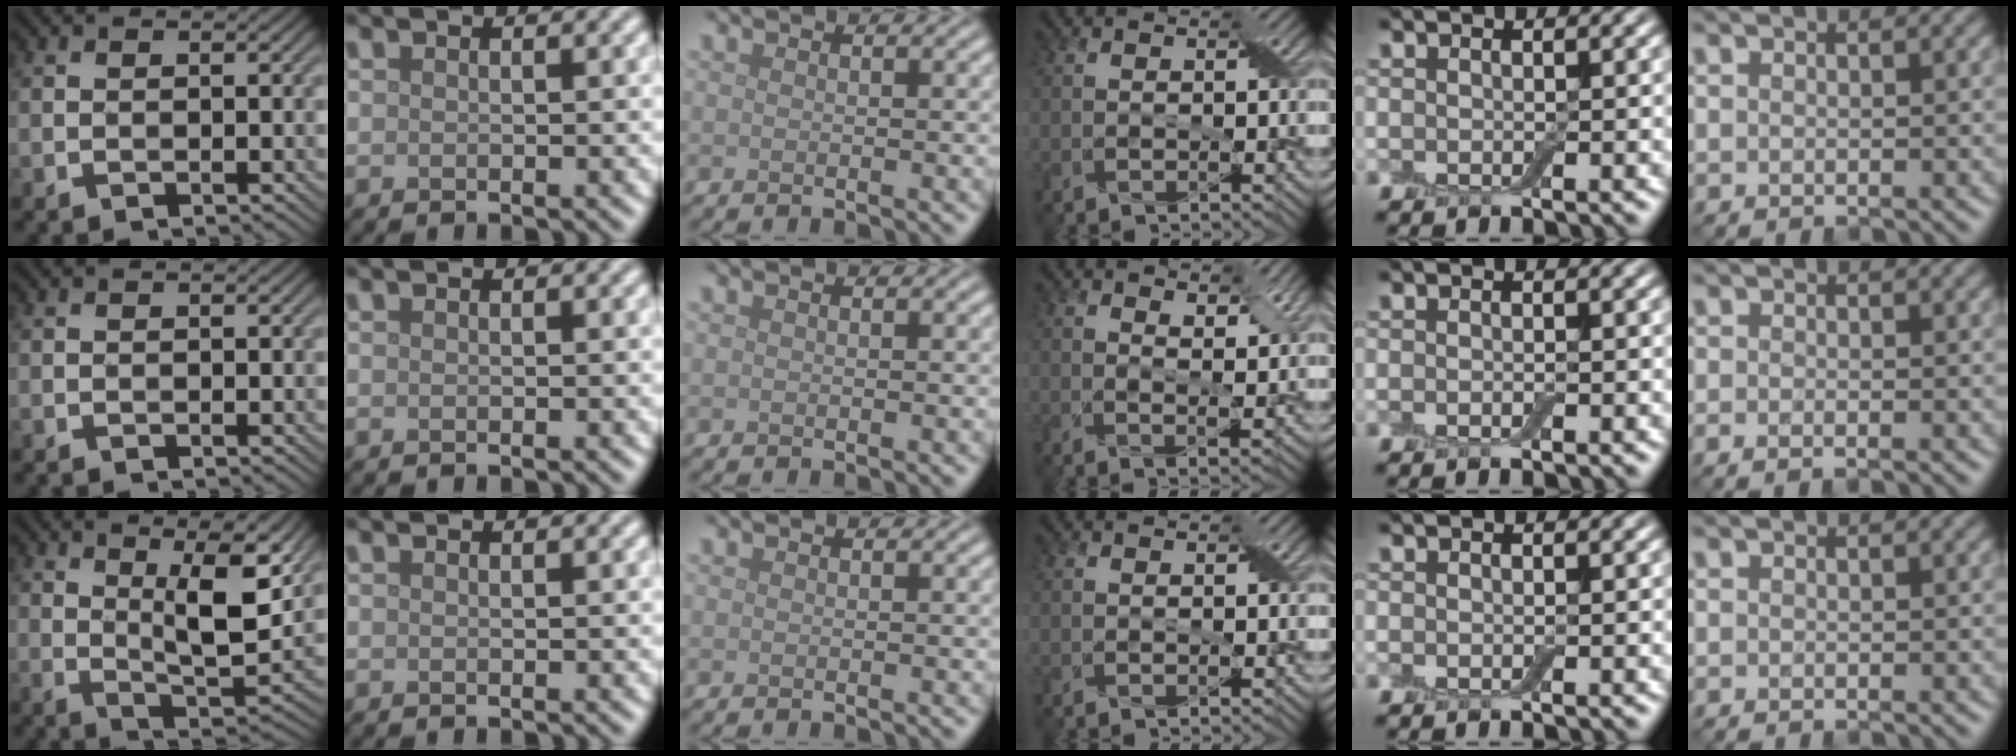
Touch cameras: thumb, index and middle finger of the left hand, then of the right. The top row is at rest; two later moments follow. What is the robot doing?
{"motion": "peel", "object": "adhesive wrap"}